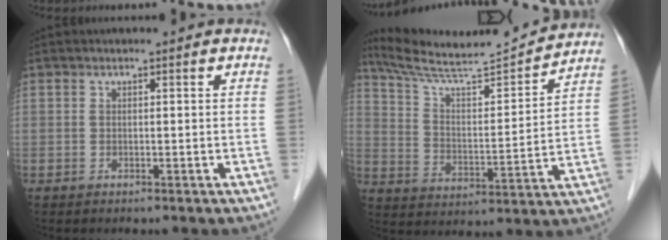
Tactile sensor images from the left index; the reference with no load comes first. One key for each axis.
{"total": 16.1, "fx": 15.3, "fy": -0.2, "fz": 5.2, "tx": -0.094, "ty": -0.005, "tz": 0.245}